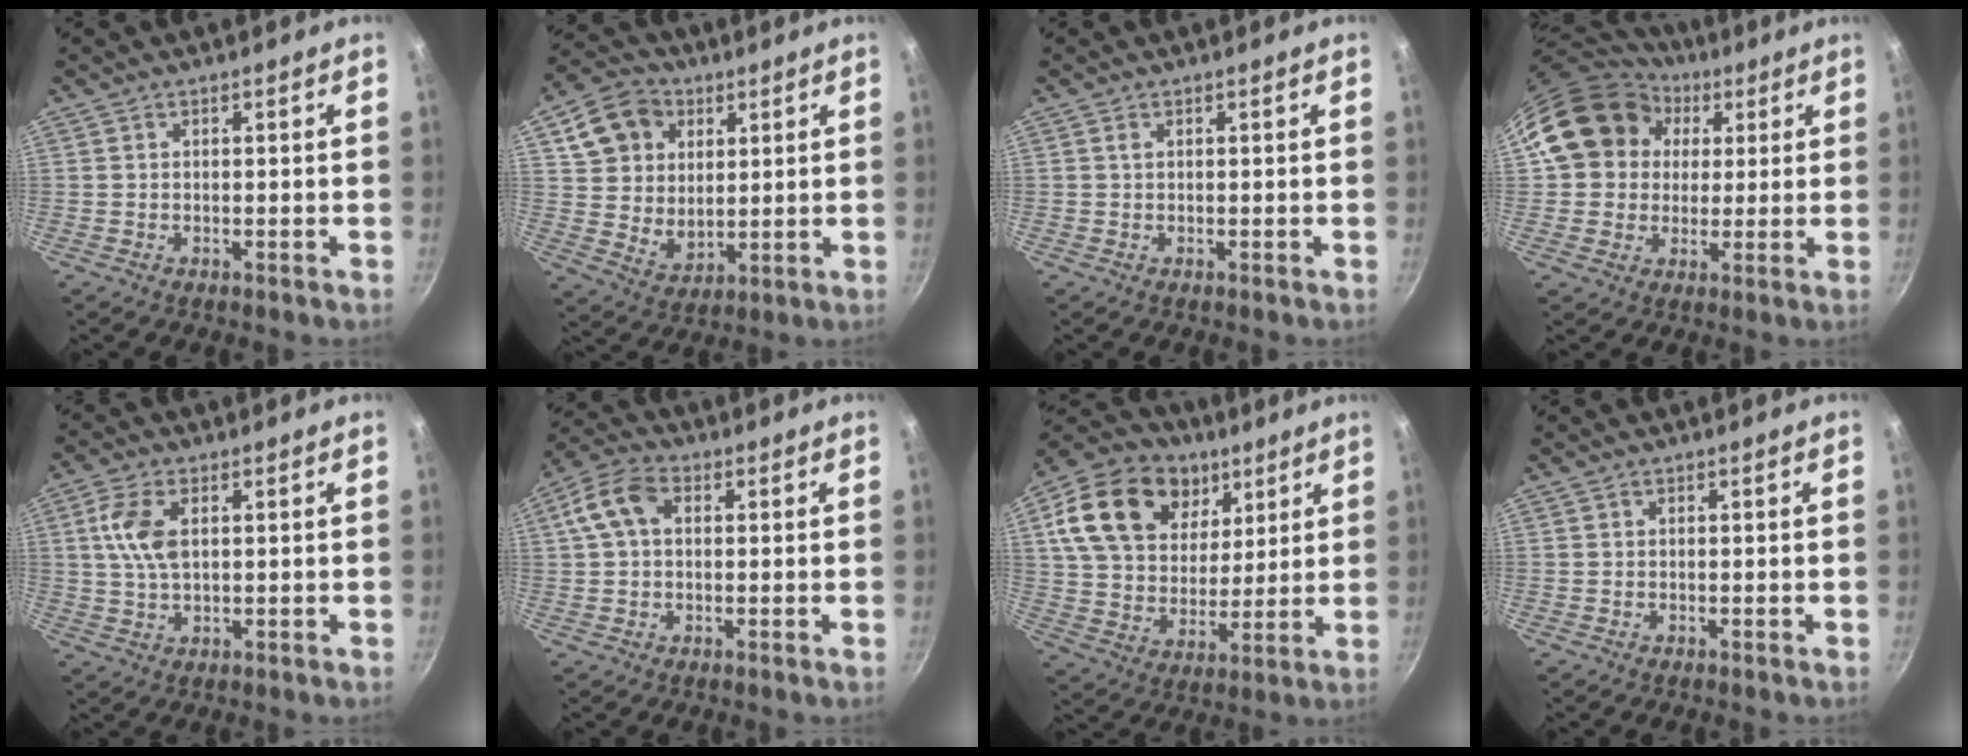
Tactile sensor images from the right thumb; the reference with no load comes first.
{"total": 13.1, "force": [4.9, 10.5, 6.1], "torque": [-0.081, -0.010, 0.091]}
{"total": 0.6, "force": [0.2, 0.4, 0.4], "torque": [-0.006, -0.001, 0.004]}
{"total": 15.4, "force": [4.6, 13.2, 6.3], "torque": [-0.082, 0.017, 0.073]}
{"total": 7.5, "force": [1.6, 4.1, 6.1], "torque": [-0.118, 0.005, 0.030]}
{"total": 8.3, "force": [1.6, 5.8, 5.8], "torque": [-0.108, 0.021, 0.017]}
{"total": 22.2, "force": [9.2, 15.8, 12.5], "torque": [-0.205, -0.016, 0.159]}
{"total": 0.0}